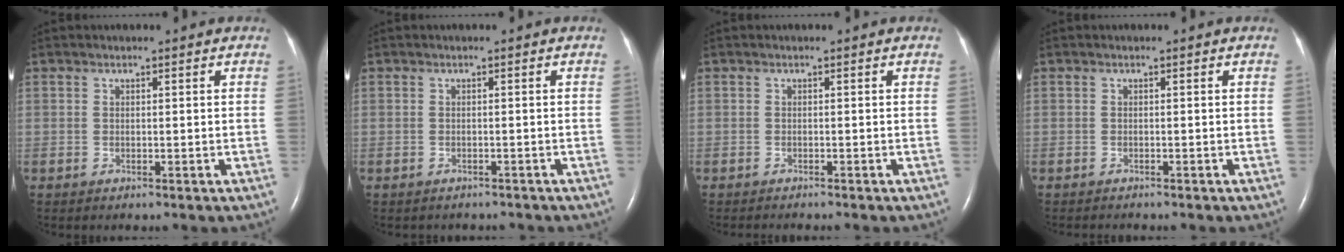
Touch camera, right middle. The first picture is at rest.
{"total": 2.8, "force": [-2.5, 1.2, 0.4], "torque": [-0.011, 0.000, -0.029]}
{"total": 2.0, "force": [-1.8, 0.0, 0.8], "torque": [-0.010, -0.003, -0.023]}
{"total": 1.5, "force": [-1.4, 0.3, 0.4], "torque": [-0.010, -0.004, -0.016]}